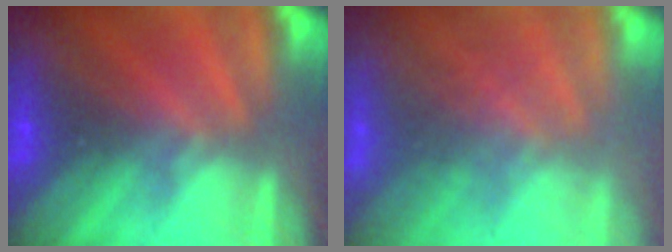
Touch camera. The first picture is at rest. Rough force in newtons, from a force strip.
{"total": 3.0}